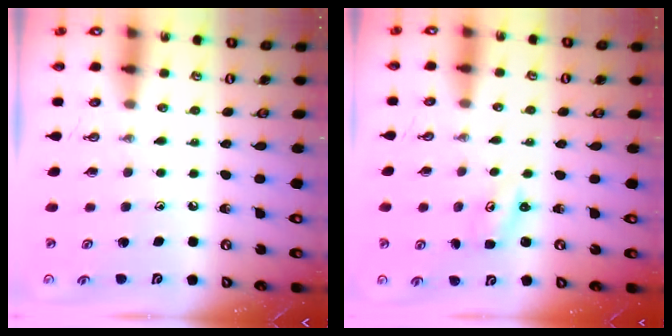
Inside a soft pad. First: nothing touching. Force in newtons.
{"total": 1.7, "press": 1.7, "slide": 0.3}